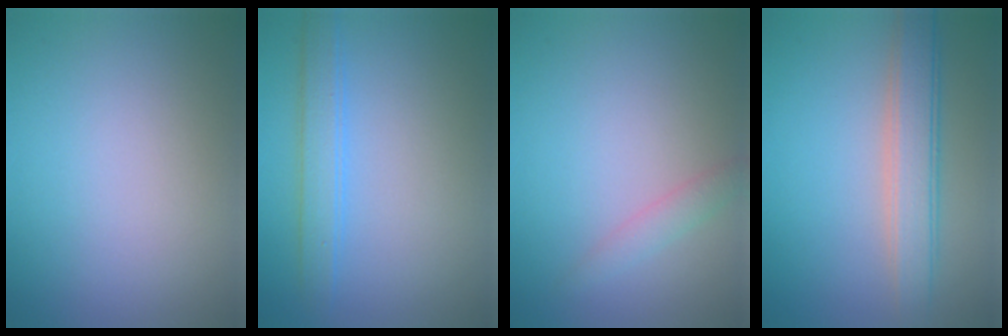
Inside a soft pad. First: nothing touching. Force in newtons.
{"total": 2.7, "press": 2.7, "slide": 0.1}
{"total": 1.5, "press": 1.5, "slide": 0.0}
{"total": 4.0, "press": 4.0, "slide": 0.2}